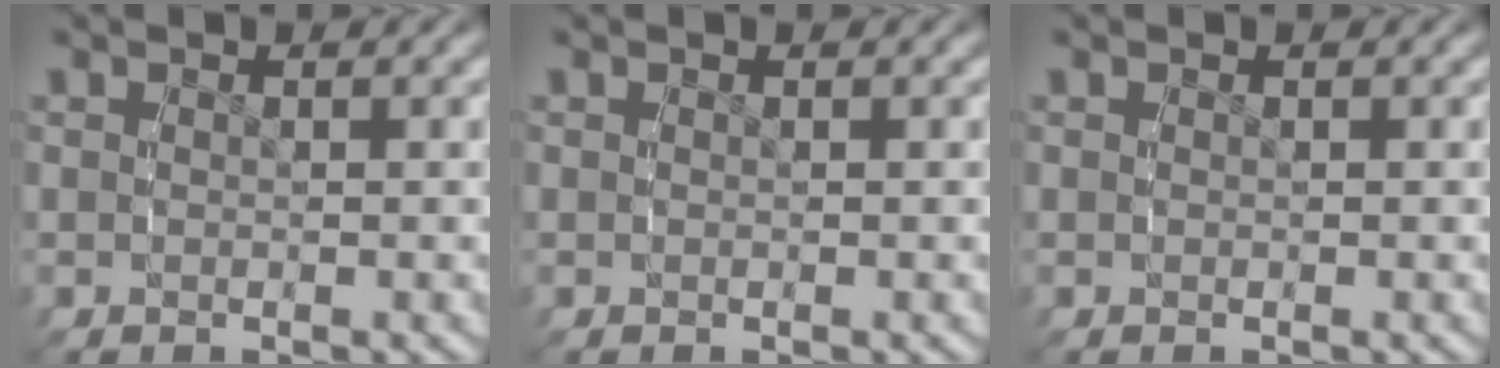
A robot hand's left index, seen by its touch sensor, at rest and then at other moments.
{"total": 0.0}
{"total": 0.0}